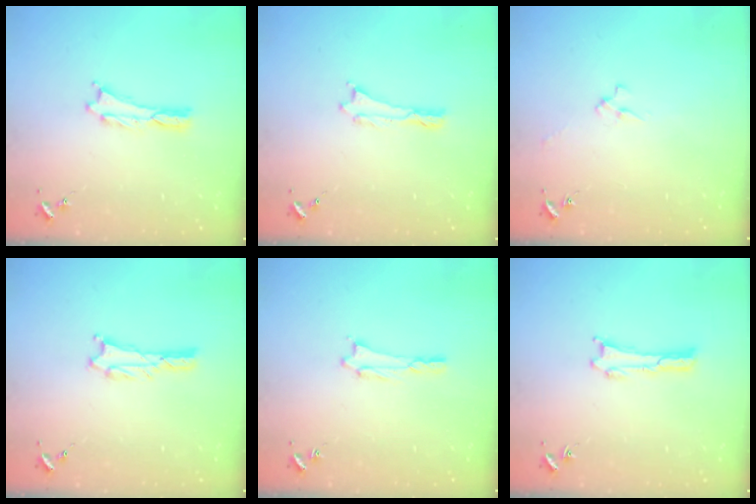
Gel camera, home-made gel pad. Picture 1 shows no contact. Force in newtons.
{"total": 0.0}
{"total": 2.4, "press": 2.4, "slide": 0.3}
{"total": 1.0, "press": 1.0, "slide": 0.1}
{"total": 0.7, "press": 0.7, "slide": 0.1}
{"total": 0.0}